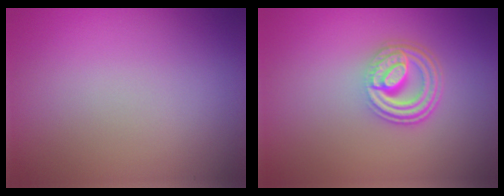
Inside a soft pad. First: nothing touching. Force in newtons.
{"total": 4.6, "press": 3.4, "slide": 3.1}